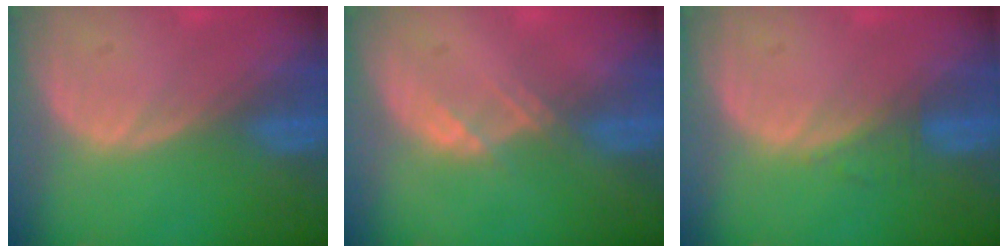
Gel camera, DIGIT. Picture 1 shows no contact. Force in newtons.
{"total": 1.5, "press": 1.4, "slide": 0.2}
{"total": 1.2, "press": 1.2, "slide": 0.1}